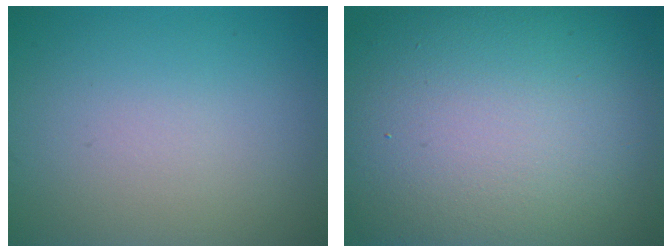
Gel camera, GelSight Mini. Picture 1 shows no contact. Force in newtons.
{"total": 18.7, "press": 18.7, "slide": 1.0}